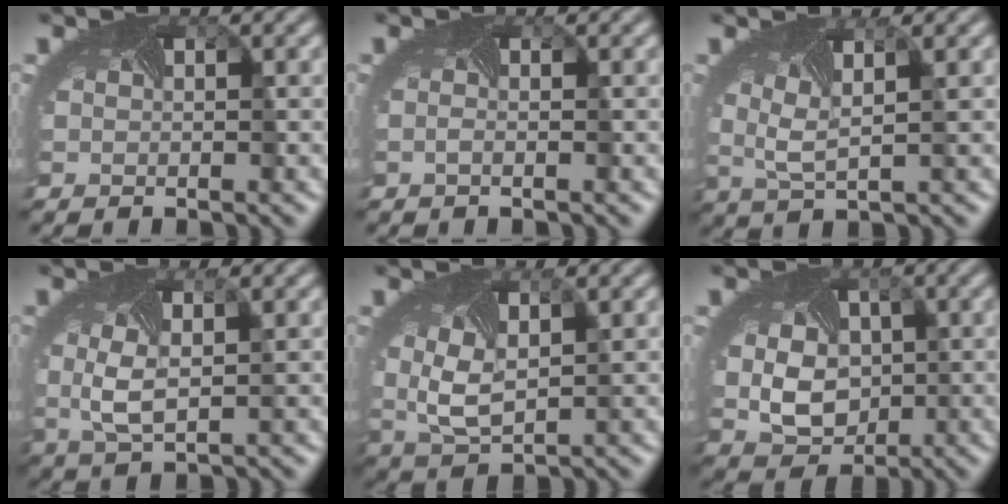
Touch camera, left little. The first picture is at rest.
{"total": 0.7, "force": [-0.4, -0.5, 0.2], "torque": [-0.012, 0.000, -0.010]}
{"total": 2.3, "force": [0.9, 0.3, 2.1], "torque": [-0.051, 0.000, 0.018]}
{"total": 3.0, "force": [0.3, 1.1, 2.7], "torque": [-0.077, 0.000, 0.007]}
{"total": 4.0, "force": [0.6, 2.1, 3.4], "torque": [-0.089, -0.005, 0.018]}
{"total": 5.4, "force": [-0.1, 4.2, 3.4], "torque": [-0.068, -0.011, 0.009]}